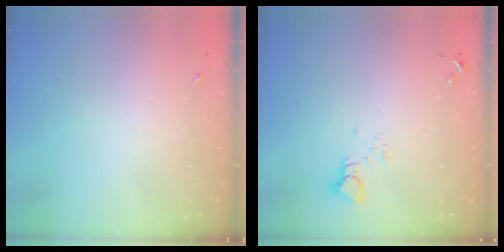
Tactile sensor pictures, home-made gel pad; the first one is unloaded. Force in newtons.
{"total": 3.8, "press": 3.7, "slide": 0.4}